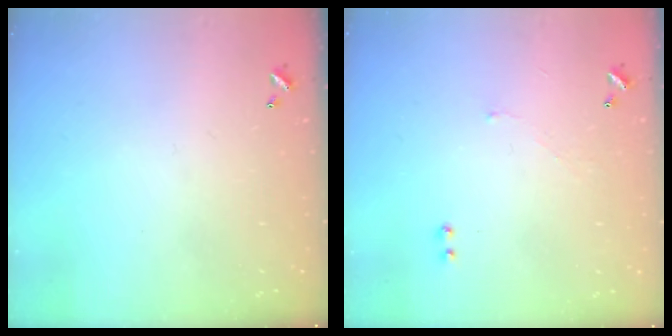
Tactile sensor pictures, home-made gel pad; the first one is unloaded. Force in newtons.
{"total": 2.0, "press": 1.9, "slide": 0.7}